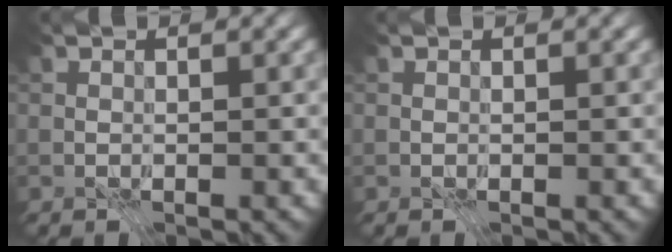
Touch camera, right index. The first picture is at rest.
{"total": 0.0}